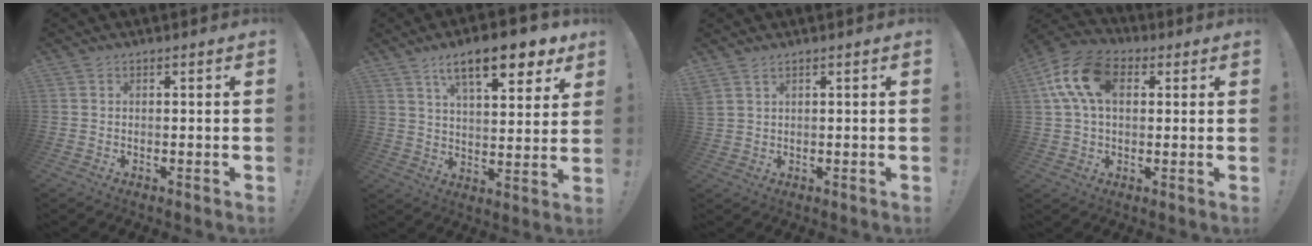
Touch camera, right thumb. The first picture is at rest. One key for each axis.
{"total": 15.3, "fx": 9.1, "fy": 4.7, "fz": 11.3, "tx": -0.172, "ty": -0.047, "tz": 0.146}
{"total": 1.8, "fx": 1.2, "fy": 0.3, "fz": 1.3, "tx": -0.031, "ty": -0.001, "tz": 0.024}
{"total": 16.0, "fx": 4.5, "fy": 10.1, "fz": 11.6, "tx": -0.212, "ty": 0.003, "tz": 0.083}